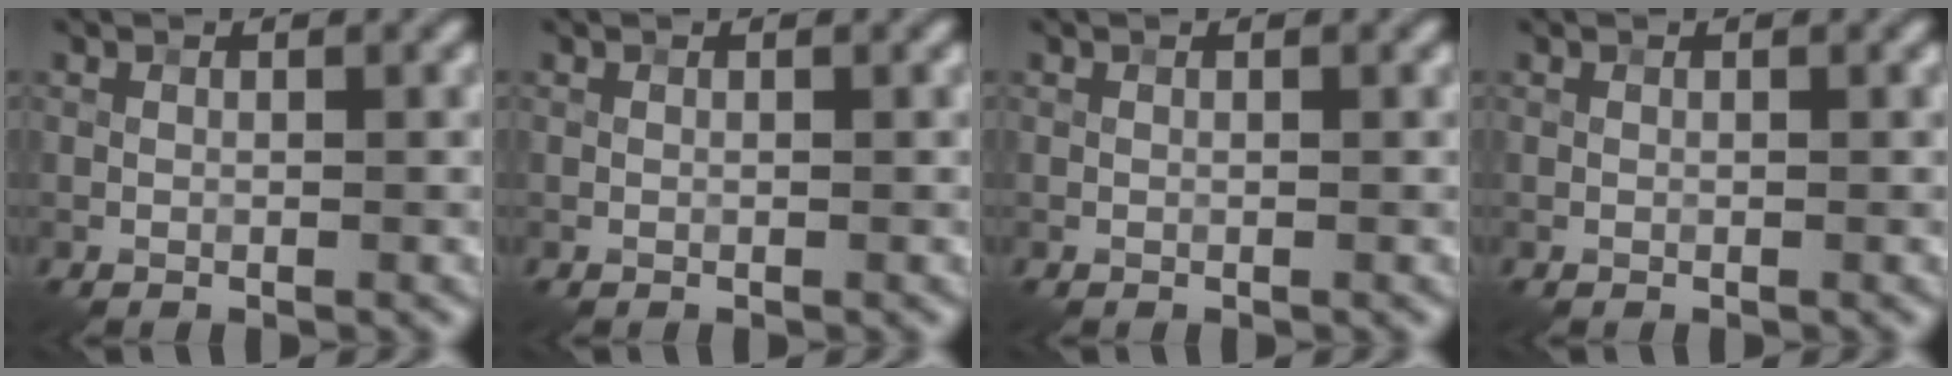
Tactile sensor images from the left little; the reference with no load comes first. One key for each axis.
{"total": 0.0}
{"total": 0.0}
{"total": 0.0}